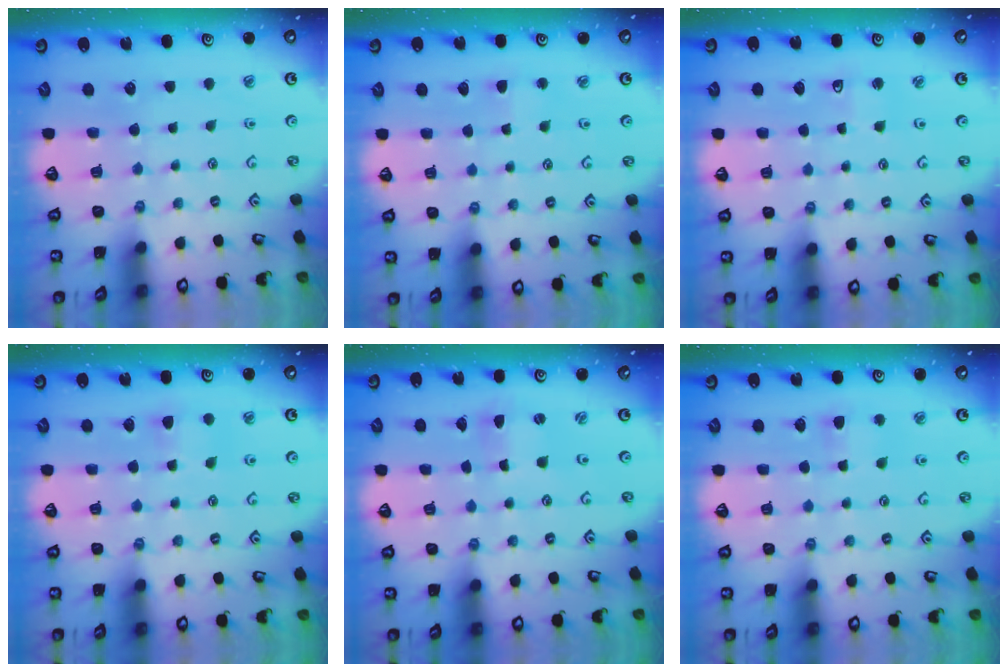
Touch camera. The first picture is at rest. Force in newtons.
{"total": 2.8, "press": 2.7, "slide": 0.4}
{"total": 2.8, "press": 2.7, "slide": 0.7}
{"total": 4.4, "press": 4.3, "slide": 0.6}
{"total": 1.1, "press": 1.1, "slide": 0.1}
{"total": 3.3, "press": 3.3, "slide": 0.5}